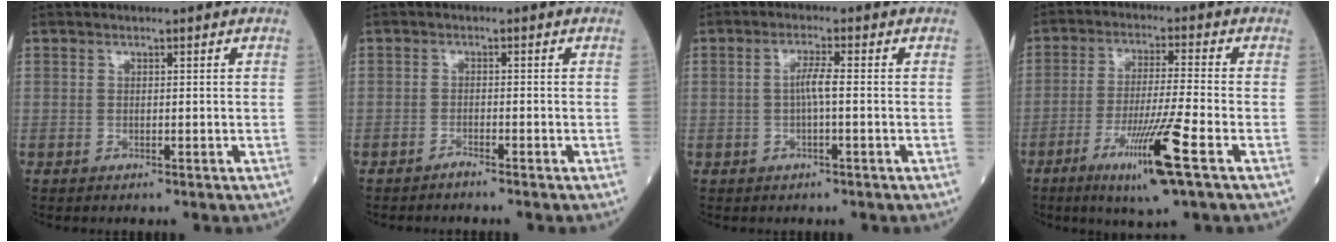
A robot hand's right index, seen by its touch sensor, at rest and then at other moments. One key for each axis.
{"total": 1.2, "fx": -1.2, "fy": -0.2, "fz": 0.2, "tx": -0.004, "ty": 0.000, "tz": -0.022}
{"total": 2.6, "fx": -0.3, "fy": 0.0, "fz": 2.6, "tx": -0.049, "ty": 0.004, "tz": -0.006}
{"total": 10.8, "fx": -5.2, "fy": -0.9, "fz": 9.4, "tx": -0.176, "ty": -0.025, "tz": -0.095}